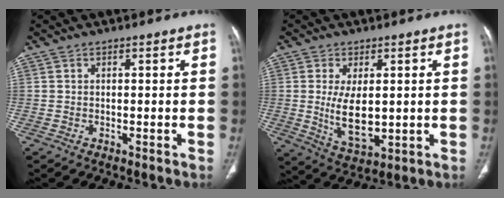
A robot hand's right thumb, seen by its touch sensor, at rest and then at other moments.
{"total": 9.6, "force": [0.3, 5.0, 8.2], "torque": [-0.136, -0.020, 0.021]}